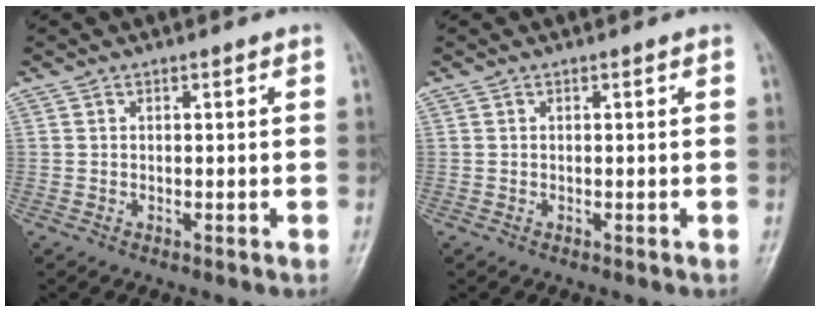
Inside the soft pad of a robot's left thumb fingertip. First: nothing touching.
{"total": 0.0}